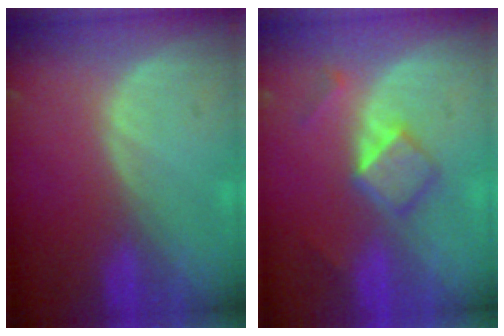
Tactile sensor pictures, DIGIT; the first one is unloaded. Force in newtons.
{"total": 5.3, "press": 4.5, "slide": 2.8}